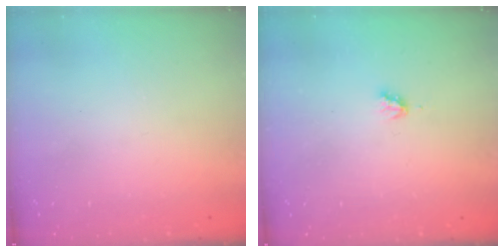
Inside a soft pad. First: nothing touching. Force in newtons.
{"total": 2.8, "press": 2.8, "slide": 0.3}